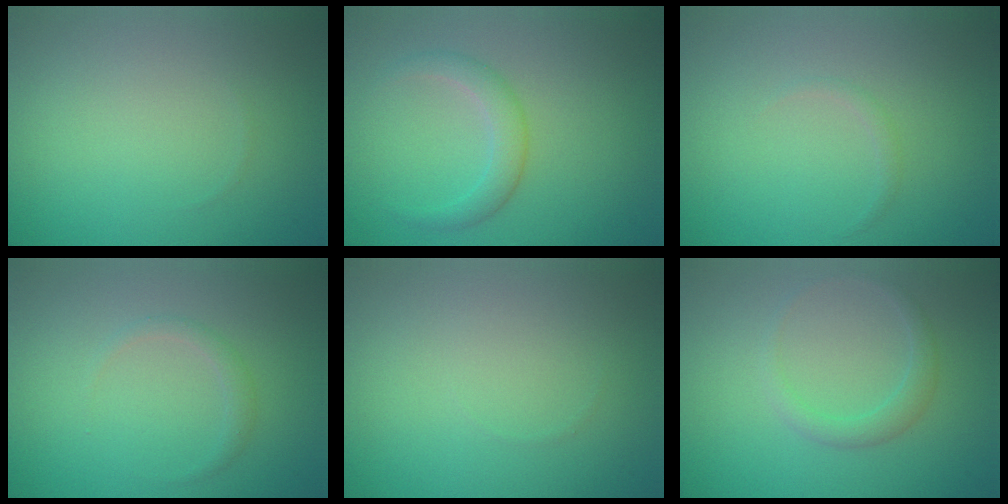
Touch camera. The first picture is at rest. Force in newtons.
{"total": 2.3, "press": 2.3, "slide": 0.1}
{"total": 0.5, "press": 0.5, "slide": 0.0}
{"total": 1.0, "press": 1.0, "slide": 0.1}
{"total": 0.0}
{"total": 1.6, "press": 1.6, "slide": 0.1}